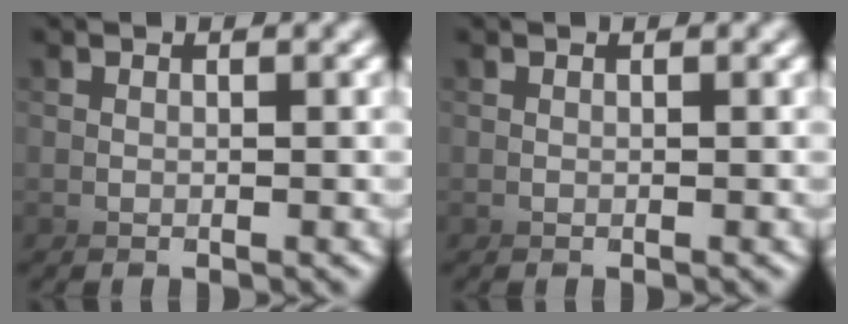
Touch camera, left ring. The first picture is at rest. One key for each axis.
{"total": 0.0}